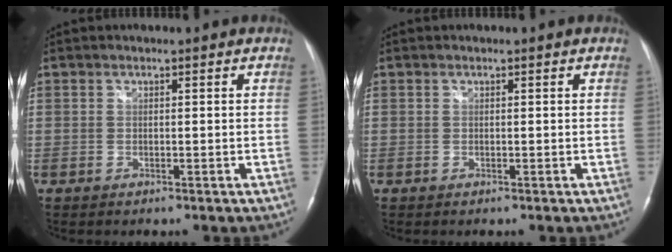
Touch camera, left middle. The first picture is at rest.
{"total": 0.0}